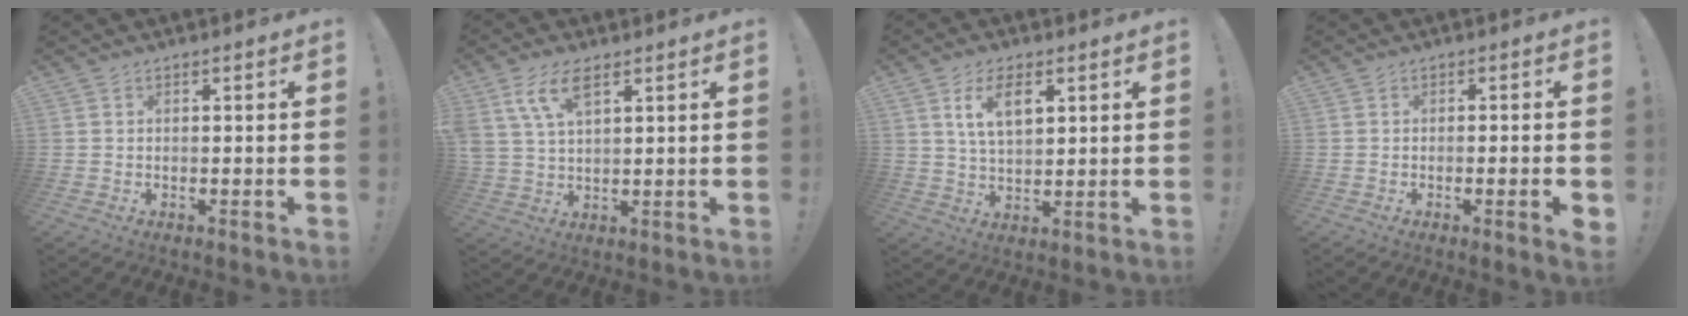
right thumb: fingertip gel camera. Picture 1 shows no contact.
{"total": 8.8, "force": [4.9, 3.7, 6.3], "torque": [-0.135, -0.008, 0.094]}
{"total": 8.7, "force": [3.9, 4.3, 6.5], "torque": [-0.102, -0.009, 0.066]}
{"total": 3.7, "force": [-0.8, 0.2, 3.6], "torque": [-0.053, -0.007, -0.011]}